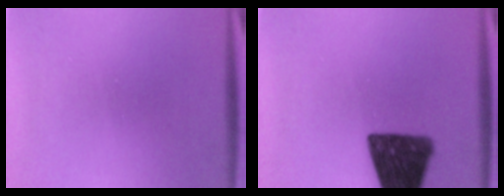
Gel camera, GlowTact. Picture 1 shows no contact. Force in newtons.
{"total": 16.6}